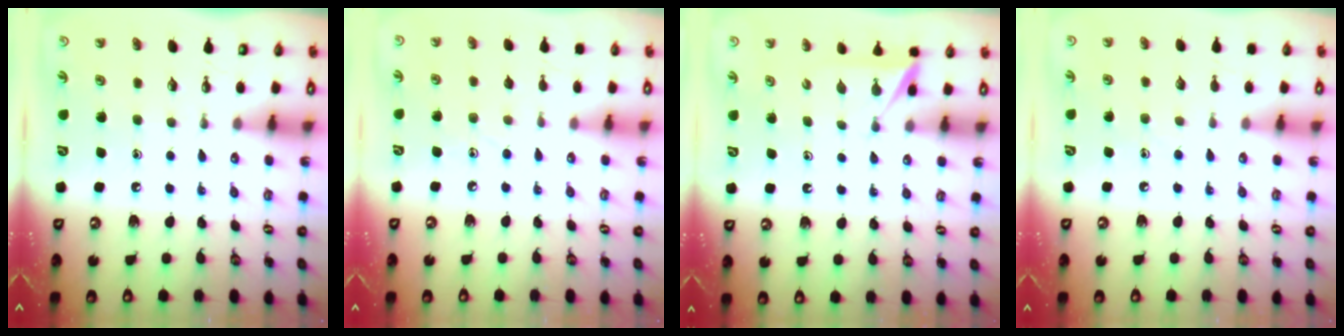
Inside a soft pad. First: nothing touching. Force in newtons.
{"total": 6.2, "press": 6.2, "slide": 0.6}
{"total": 3.0, "press": 3.0, "slide": 0.4}
{"total": 5.0, "press": 4.9, "slide": 0.6}